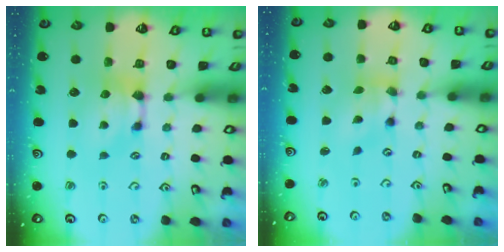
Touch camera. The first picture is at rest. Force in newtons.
{"total": 2.7, "press": 2.3, "slide": 1.4}